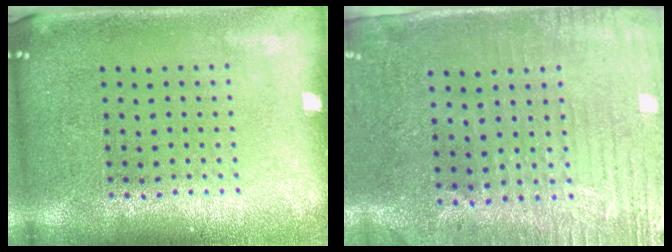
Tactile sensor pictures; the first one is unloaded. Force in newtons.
{"total": 3.1, "press": 2.6, "slide": 1.7}